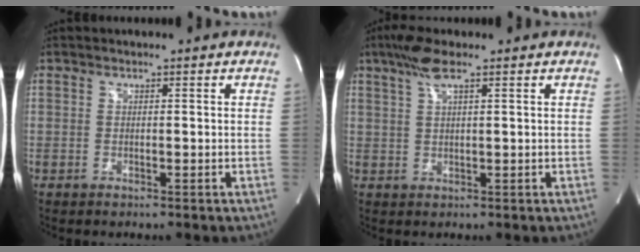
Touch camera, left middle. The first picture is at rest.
{"total": 4.8, "force": [3.0, 0.4, 3.7], "torque": [-0.081, 0.014, 0.058]}